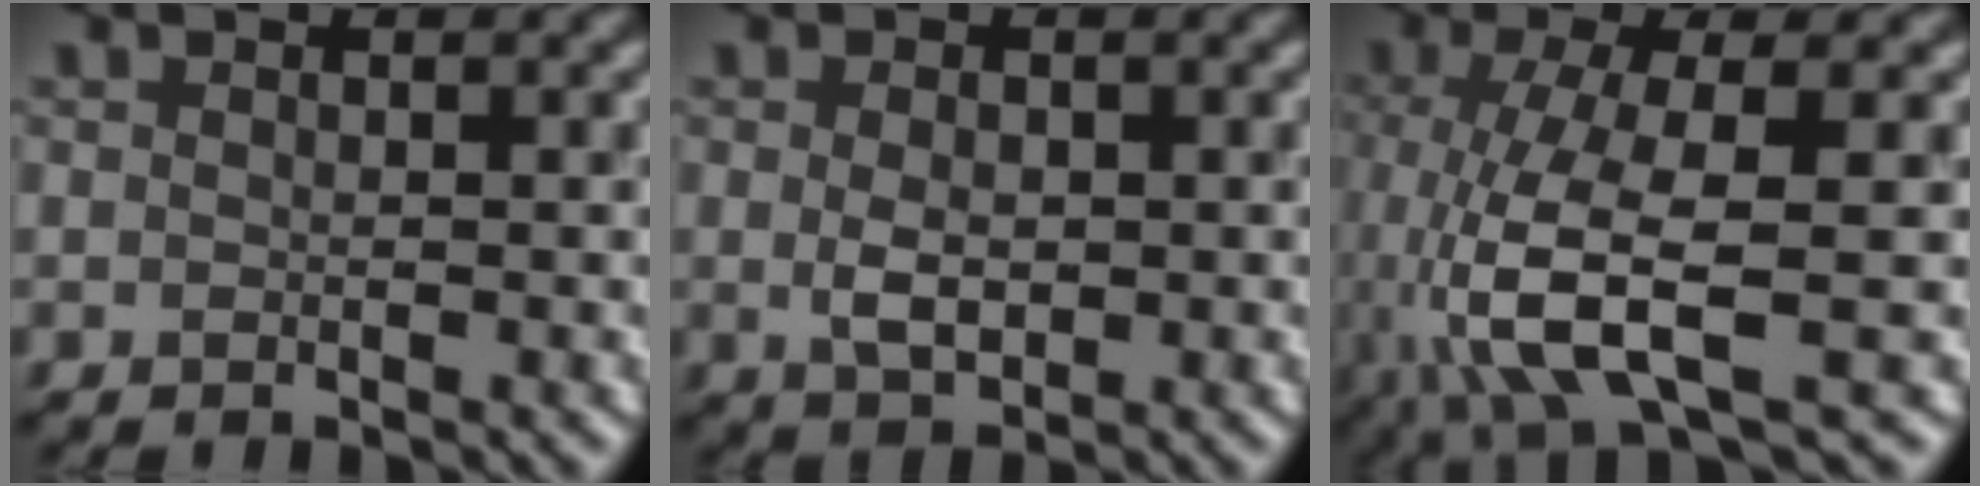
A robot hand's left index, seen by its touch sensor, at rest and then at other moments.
{"total": 2.5, "force": [-0.1, 1.6, 2.0], "torque": [-0.039, 0.001, 0.002]}
{"total": 8.2, "force": [-2.2, 2.5, 7.5], "torque": [-0.166, -0.007, -0.043]}